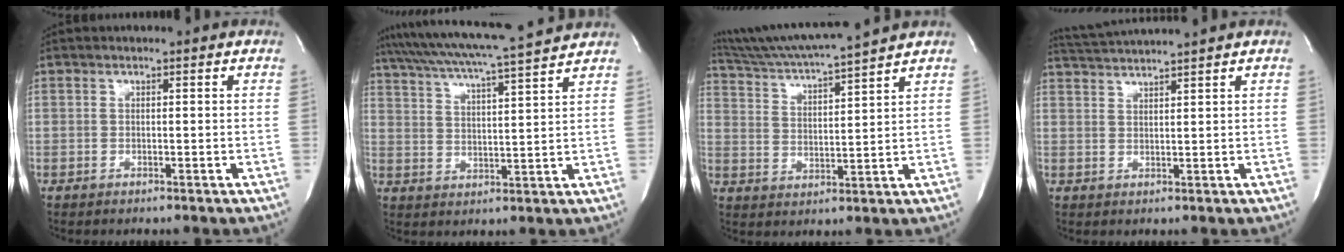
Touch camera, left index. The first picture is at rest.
{"total": 15.9, "force": [14.2, -0.9, 7.0], "torque": [-0.136, 0.002, 0.210]}
{"total": 13.6, "force": [12.5, -1.6, 5.3], "torque": [-0.105, -0.001, 0.208]}
{"total": 5.5, "force": [5.1, -1.8, 1.2], "torque": [-0.024, 0.008, 0.093]}